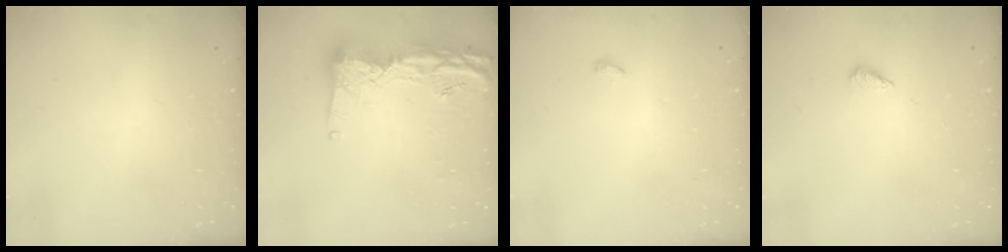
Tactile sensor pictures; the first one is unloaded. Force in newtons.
{"total": 16.7, "press": 16.6, "slide": 1.5}
{"total": 6.5, "press": 3.1, "slide": 5.7}
{"total": 2.1, "press": 1.9, "slide": 0.8}